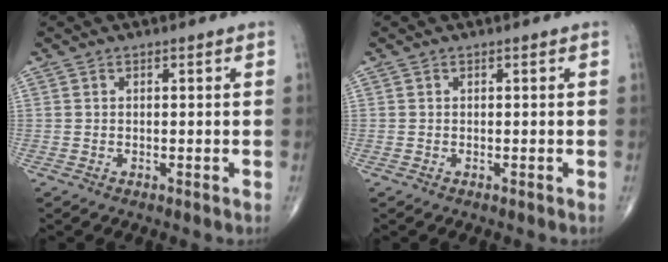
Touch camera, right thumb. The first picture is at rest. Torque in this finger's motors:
{"motor_torque": [-0.04, 0.01, 0.01, -0.01, 0.00]}